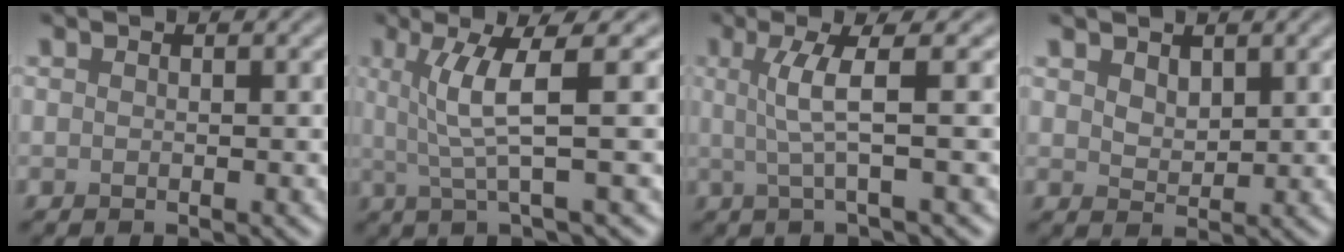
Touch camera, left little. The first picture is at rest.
{"total": 4.7, "force": [1.0, 0.6, 4.6], "torque": [-0.085, 0.003, 0.022]}
{"total": 3.8, "force": [0.5, 0.6, 3.7], "torque": [-0.072, 0.003, 0.009]}
{"total": 1.9, "force": [1.1, 1.1, 1.0], "torque": [-0.020, -0.003, 0.024]}